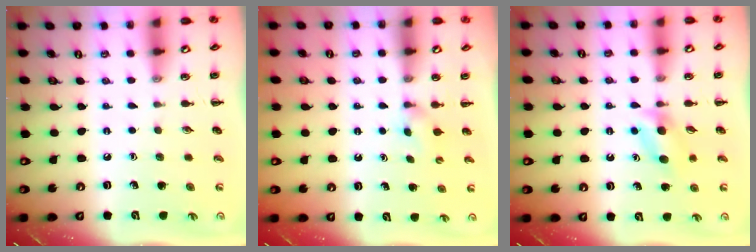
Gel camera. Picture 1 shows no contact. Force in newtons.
{"total": 2.3, "press": 2.1, "slide": 0.9}
{"total": 4.1, "press": 3.7, "slide": 1.6}